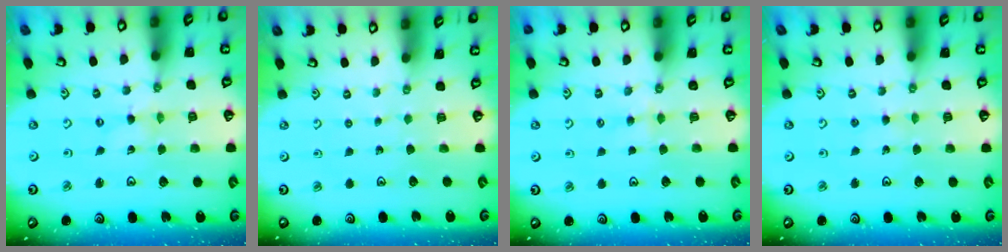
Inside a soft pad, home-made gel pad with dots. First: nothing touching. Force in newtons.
{"total": 0.0}
{"total": 2.8, "press": 2.7, "slide": 0.6}
{"total": 2.3, "press": 2.3, "slide": 0.3}